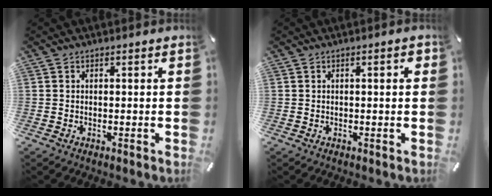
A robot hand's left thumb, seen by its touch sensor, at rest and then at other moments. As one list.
[{"total": 1.7, "force": [0.3, 0.3, 1.6], "torque": [-0.030, 0.002, 0.003]}]